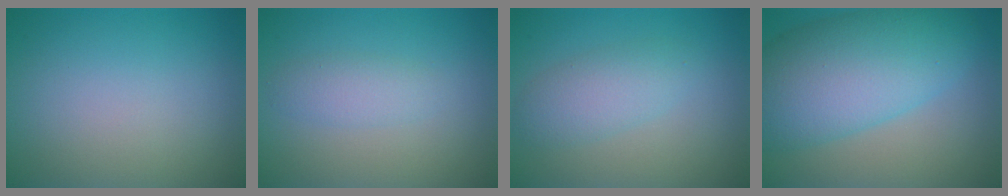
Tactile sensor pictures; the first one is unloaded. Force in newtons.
{"total": 1.8, "press": 1.8, "slide": 0.1}
{"total": 2.9, "press": 2.9, "slide": 0.1}
{"total": 9.9, "press": 9.9, "slide": 0.2}